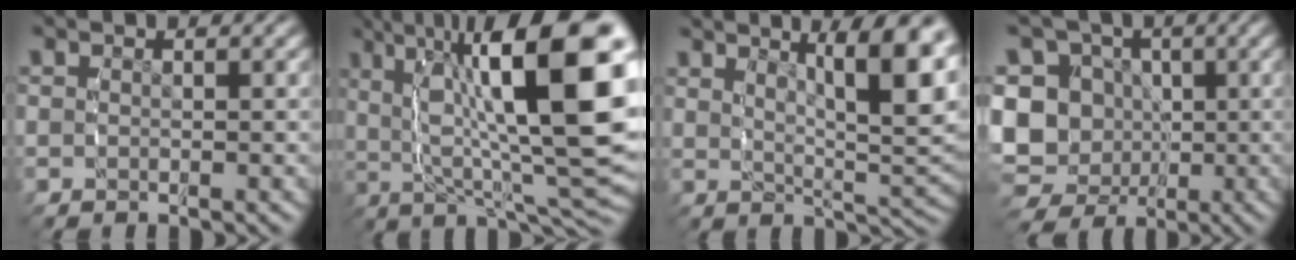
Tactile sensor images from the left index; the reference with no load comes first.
{"total": 15.6, "force": [1.9, 5.9, 14.4], "torque": [-0.188, 0.002, 0.041]}
{"total": 9.5, "force": [3.7, 2.5, 8.4], "torque": [-0.095, 0.000, 0.066]}
{"total": 17.3, "force": [-1.6, 15.8, 6.8], "torque": [-0.173, -0.054, -0.025]}